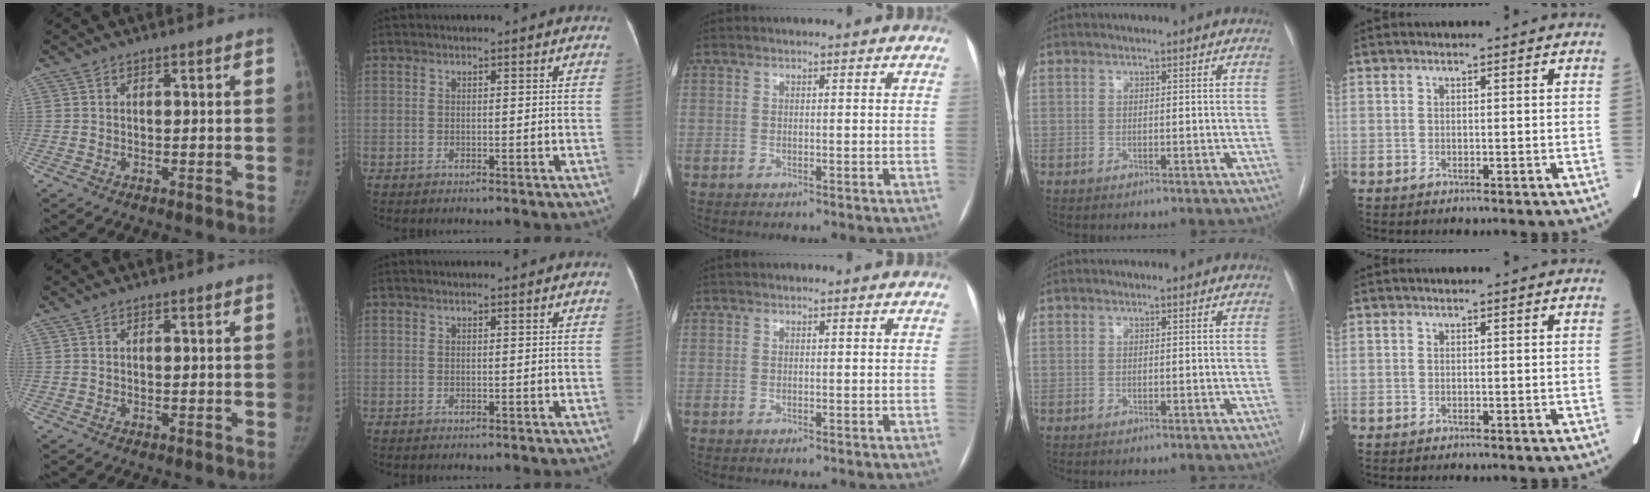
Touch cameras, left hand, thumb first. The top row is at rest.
{}